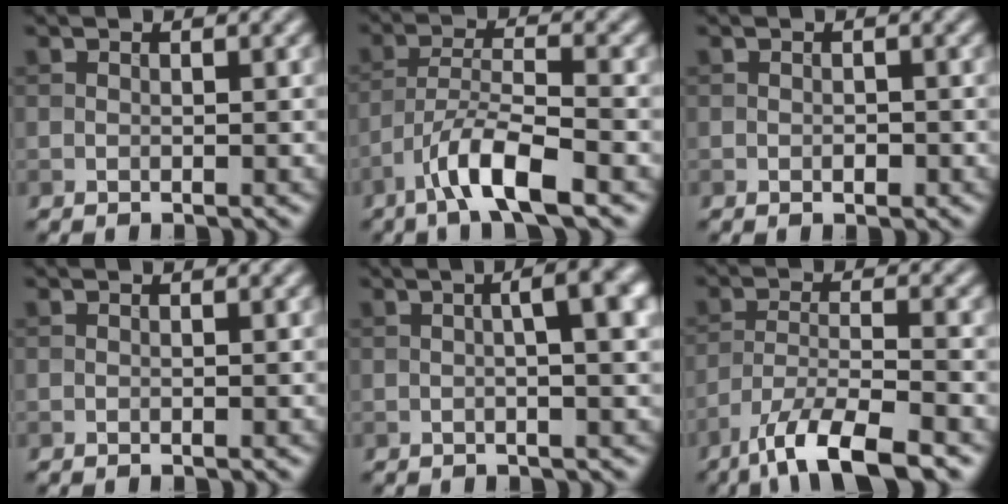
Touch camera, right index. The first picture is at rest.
{"total": 6.3, "force": [-3.9, 1.4, 4.7], "torque": [-0.085, 0.004, -0.077]}
{"total": 0.9, "force": [-0.4, 0.5, 0.7], "torque": [-0.008, 0.001, -0.006]}
{"total": 0.0}
{"total": 5.8, "force": [0.7, 1.6, 5.5], "torque": [-0.068, 0.016, 0.005]}
{"total": 7.9, "force": [-5.7, 1.8, 5.2], "torque": [-0.090, -0.004, -0.106]}